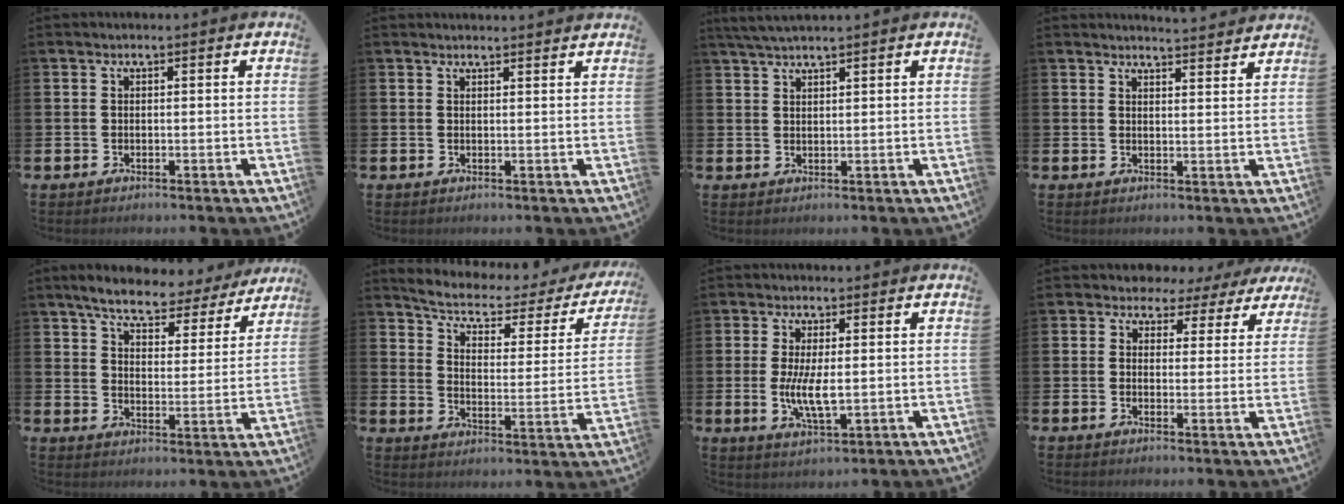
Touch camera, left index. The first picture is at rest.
{"total": 1.3, "force": [1.3, -0.1, -0.1], "torque": [0.008, -0.010, 0.023]}
{"total": 2.7, "force": [2.5, 0.0, 1.1], "torque": [-0.033, 0.001, 0.048]}
{"total": 3.4, "force": [3.4, -0.3, -0.2], "torque": [0.005, -0.028, 0.059]}
{"total": 6.4, "force": [6.0, 1.4, 1.9], "torque": [-0.062, -0.034, 0.101]}
{"total": 4.9, "force": [4.1, 1.6, 2.2], "torque": [-0.062, -0.034, 0.058]}
{"total": 5.3, "force": [0.3, 1.9, 5.0], "torque": [-0.086, -0.001, 0.003]}
{"total": 3.0, "force": [1.9, 2.3, 0.1], "torque": [-0.009, -0.014, 0.026]}